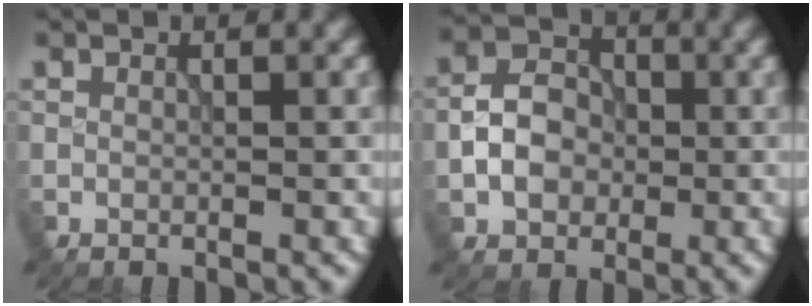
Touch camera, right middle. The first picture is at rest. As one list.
[{"total": 4.3, "force": [-0.8, 3.4, 2.5], "torque": [-0.043, 0.006, -0.016]}]